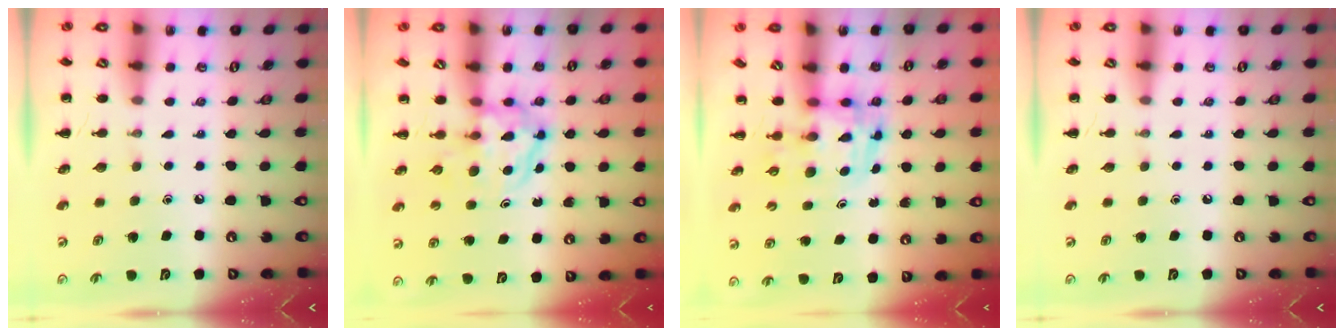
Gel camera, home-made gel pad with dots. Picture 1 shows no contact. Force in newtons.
{"total": 3.8, "press": 3.8, "slide": 0.5}
{"total": 3.6, "press": 3.5, "slide": 0.6}
{"total": 0.0}